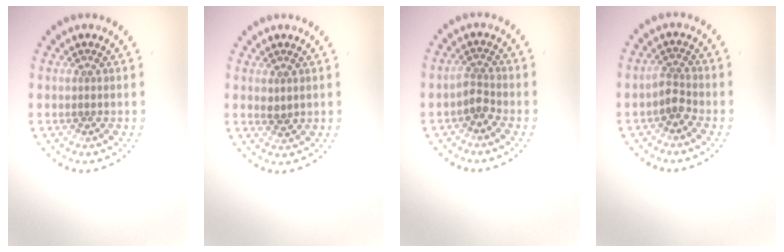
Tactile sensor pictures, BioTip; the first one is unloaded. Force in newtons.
{"total": 0.8, "press": 0.8, "slide": 0.3}
{"total": 1.6, "press": 1.1, "slide": 1.1}
{"total": 1.8, "press": 1.4, "slide": 1.2}